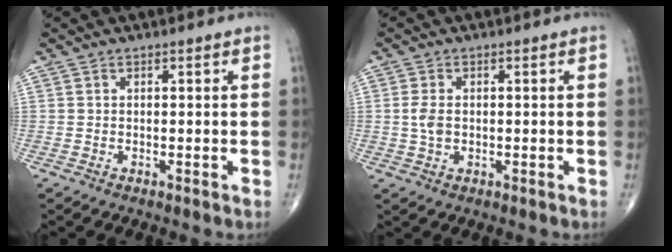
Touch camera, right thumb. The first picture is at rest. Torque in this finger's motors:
{"motor_torque": [-0.24, -0.05, 0.06, 0.34, -0.08]}